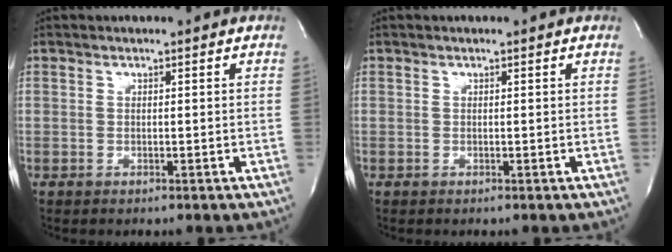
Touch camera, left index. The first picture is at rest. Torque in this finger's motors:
{"motor_torque": [-0.03, 0.03, 0.00, 0.00]}